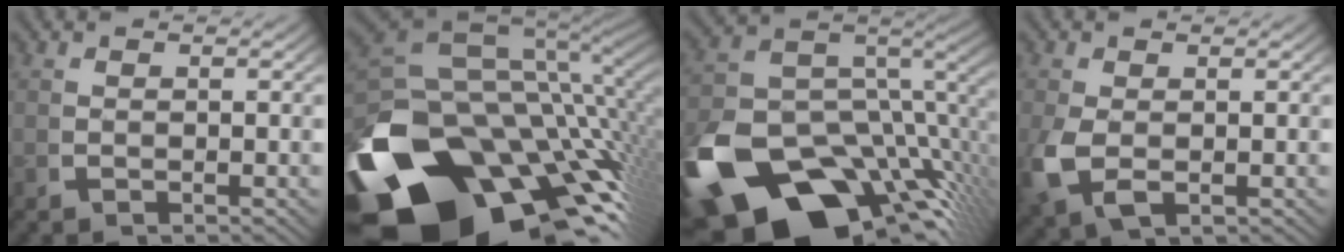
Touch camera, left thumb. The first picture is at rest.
{"total": 31.2, "force": [-7.0, 19.7, 23.2], "torque": [-0.414, -0.083, -0.071]}
{"total": 23.2, "force": [-9.3, 14.2, 15.8], "torque": [-0.282, -0.071, -0.123]}
{"total": 4.1, "force": [-0.5, 2.5, 3.2], "torque": [-0.097, -0.022, 0.007]}